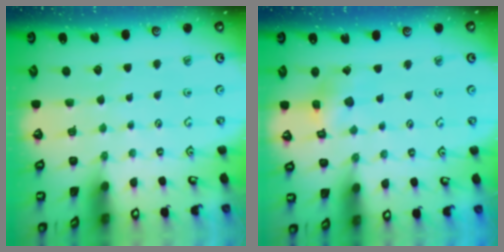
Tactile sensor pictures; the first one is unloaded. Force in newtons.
{"total": 6.6, "press": 6.5, "slide": 0.6}